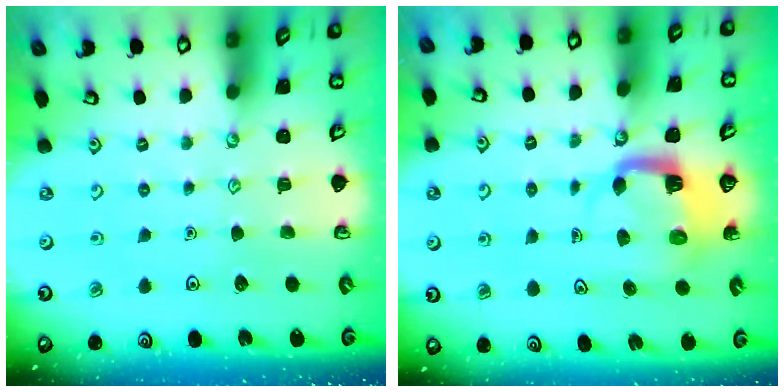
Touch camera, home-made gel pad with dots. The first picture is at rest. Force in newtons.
{"total": 5.0, "press": 4.9, "slide": 0.5}